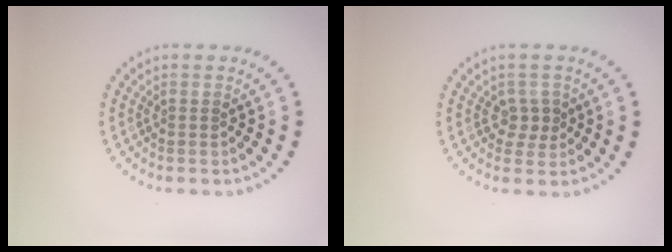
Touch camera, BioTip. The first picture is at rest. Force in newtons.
{"total": 1.9, "press": 1.7, "slide": 0.7}